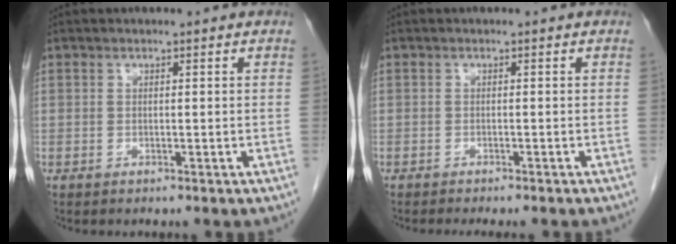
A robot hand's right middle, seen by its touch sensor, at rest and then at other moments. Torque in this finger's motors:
{"motor_torque": [0.82, -0.58, 0.15, 0.06]}